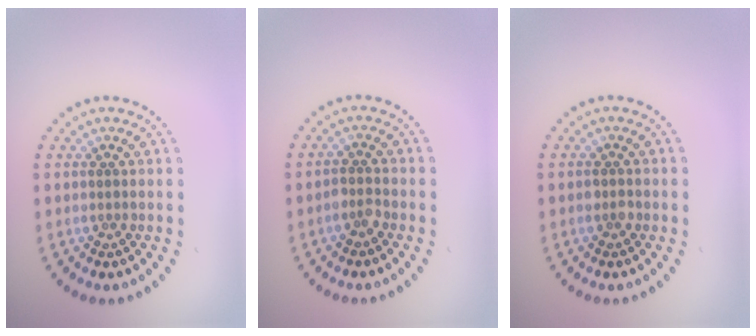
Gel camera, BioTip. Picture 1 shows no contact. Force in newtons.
{"total": 1.2, "press": 1.0, "slide": 0.6}
{"total": 0.9, "press": 0.9, "slide": 0.3}